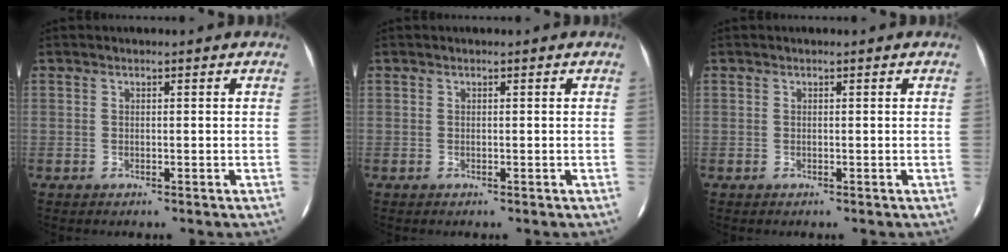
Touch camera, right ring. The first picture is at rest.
{"total": 0.0}
{"total": 0.0}